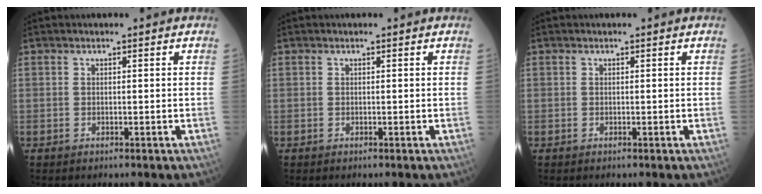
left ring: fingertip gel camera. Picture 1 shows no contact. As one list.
[{"total": 0.0}, {"total": 0.0}]